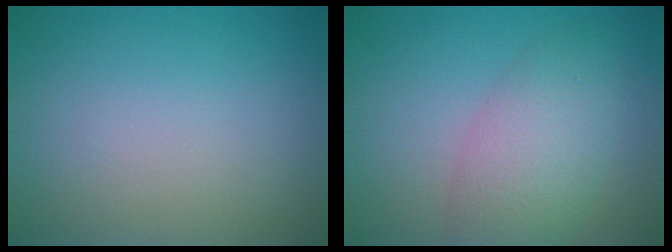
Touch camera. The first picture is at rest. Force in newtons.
{"total": 4.9, "press": 4.9, "slide": 0.2}